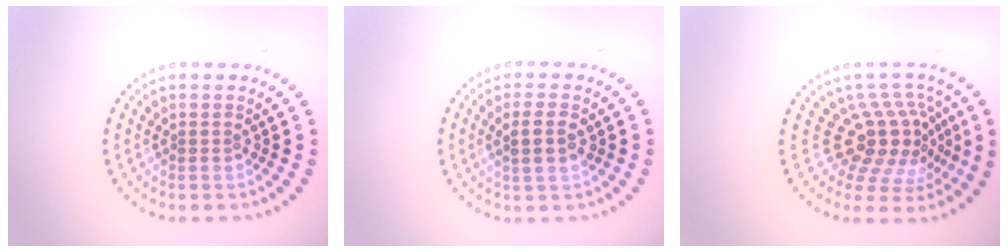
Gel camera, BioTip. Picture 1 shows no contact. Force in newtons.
{"total": 2.5, "press": 2.4, "slide": 0.5}
{"total": 5.1, "press": 3.7, "slide": 3.6}